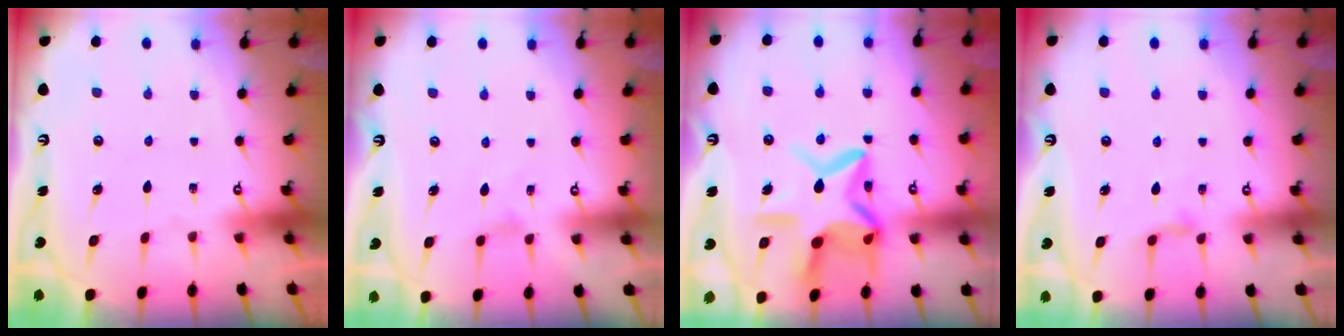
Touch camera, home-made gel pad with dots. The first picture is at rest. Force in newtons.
{"total": 1.8, "press": 1.7, "slide": 0.3}
{"total": 15.2, "press": 15.1, "slide": 1.1}
{"total": 3.5, "press": 3.4, "slide": 0.5}